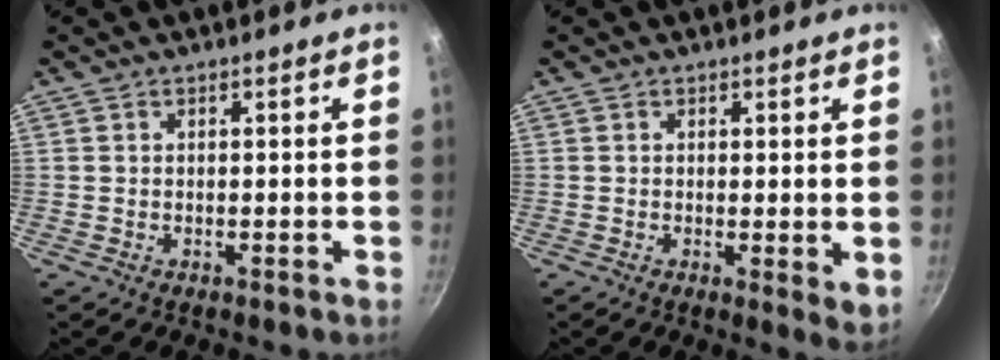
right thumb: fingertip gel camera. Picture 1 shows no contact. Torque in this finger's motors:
{"motor_torque": [-0.35, 0.26, -0.12, -0.07, 0.09]}